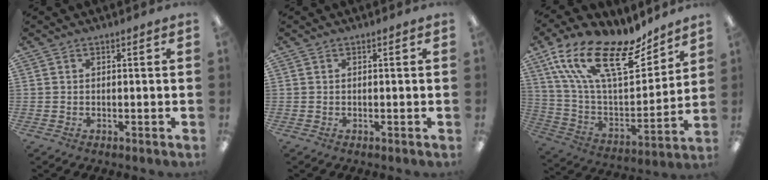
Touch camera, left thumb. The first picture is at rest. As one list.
[{"total": 0.0}, {"total": 23.4, "force": [14.6, 9.3, 15.8], "torque": [-0.290, -0.083, 0.259]}]